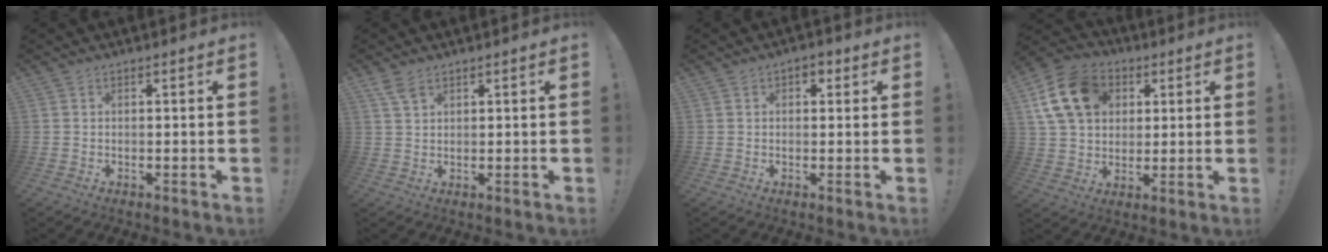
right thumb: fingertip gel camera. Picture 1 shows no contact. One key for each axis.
{"total": 3.6, "fx": 2.2, "fy": 1.6, "fz": 2.3, "tx": -0.048, "ty": -0.004, "tz": 0.042}
{"total": 2.6, "fx": 0.6, "fy": 1.9, "fz": 1.7, "tx": -0.025, "ty": 0.007, "tz": 0.009}
{"total": 16.6, "fx": 5.6, "fy": 12.7, "fz": 9.1, "tx": -0.150, "ty": -0.007, "tz": 0.114}